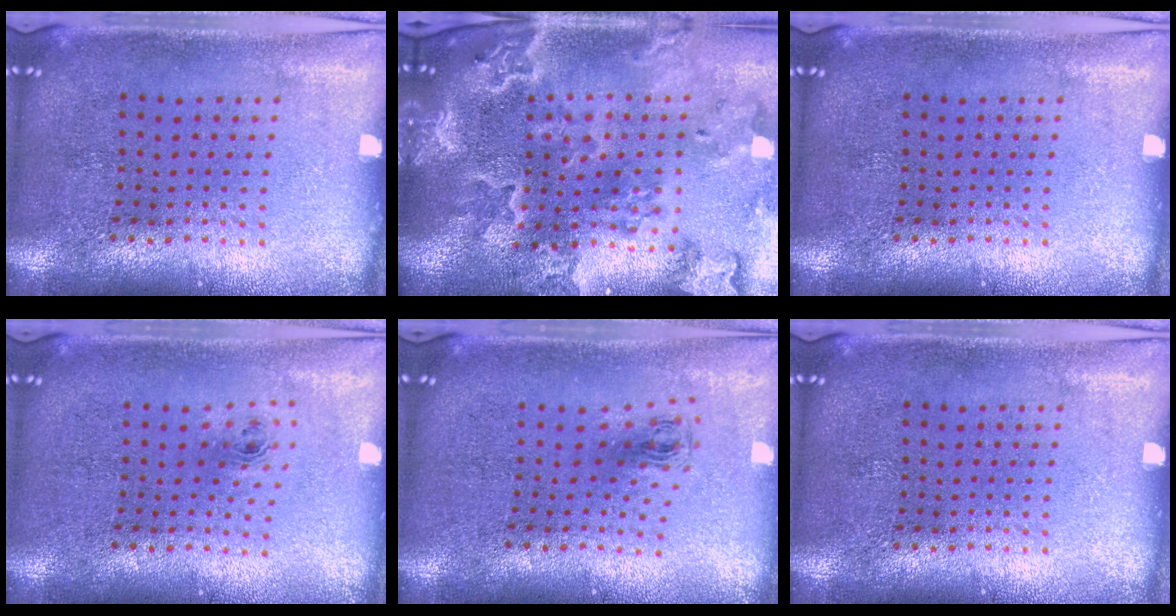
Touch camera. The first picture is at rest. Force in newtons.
{"total": 3.2, "press": 3.0, "slide": 1.3}
{"total": 0.0}
{"total": 0.7, "press": 0.3, "slide": 0.7}
{"total": 0.7, "press": 0.4, "slide": 0.6}
{"total": 0.0}